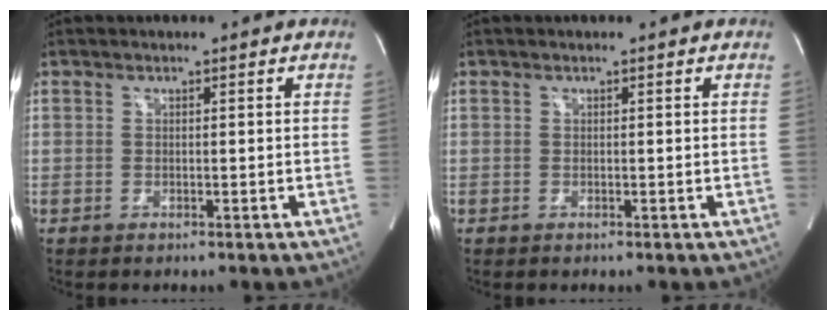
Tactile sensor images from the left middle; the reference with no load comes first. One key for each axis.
{"total": 0.0}